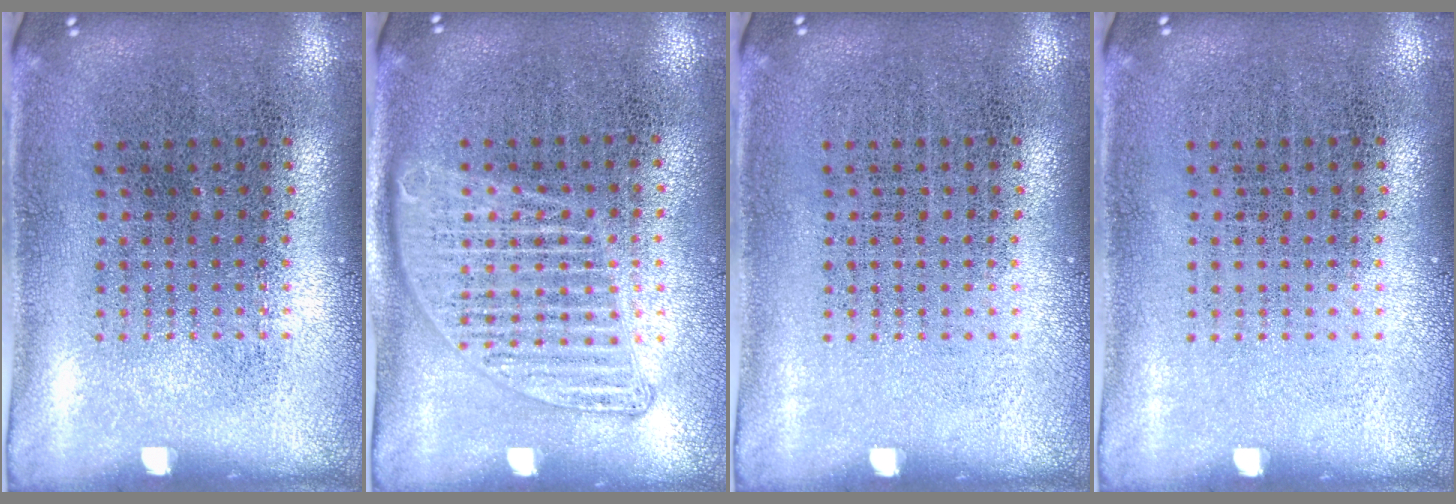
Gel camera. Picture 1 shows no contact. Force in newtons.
{"total": 1.5, "press": 1.4, "slide": 0.5}
{"total": 0.0}
{"total": 0.0}